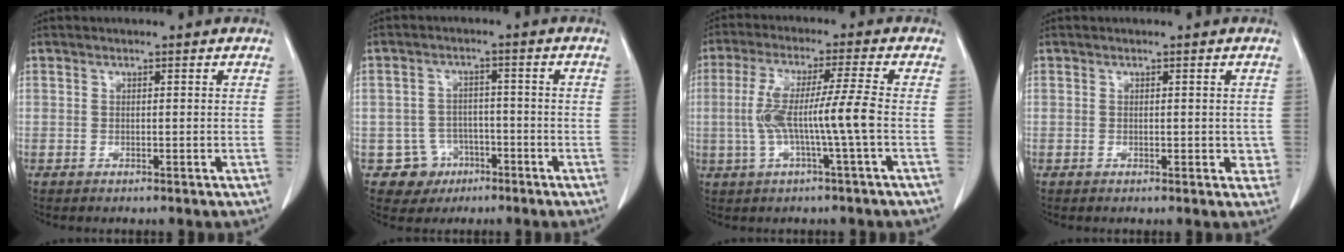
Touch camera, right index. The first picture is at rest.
{"total": 5.5, "force": [-2.4, 5.0, -0.1], "torque": [0.008, 0.014, -0.032]}
{"total": 8.9, "force": [-1.2, -0.9, 8.8], "torque": [-0.176, 0.016, -0.019]}
{"total": 2.1, "force": [0.0, 1.4, 1.5], "torque": [-0.006, 0.003, 0.001]}